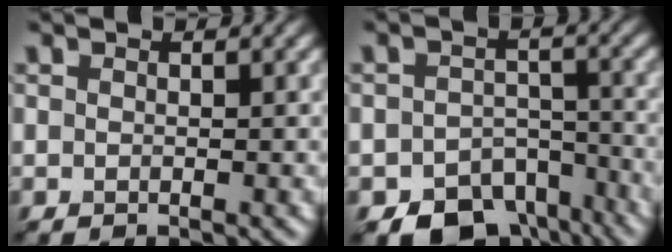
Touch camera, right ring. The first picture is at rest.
{"total": 8.2, "force": [-5.9, 4.8, 3.0], "torque": [-0.029, -0.014, -0.082]}